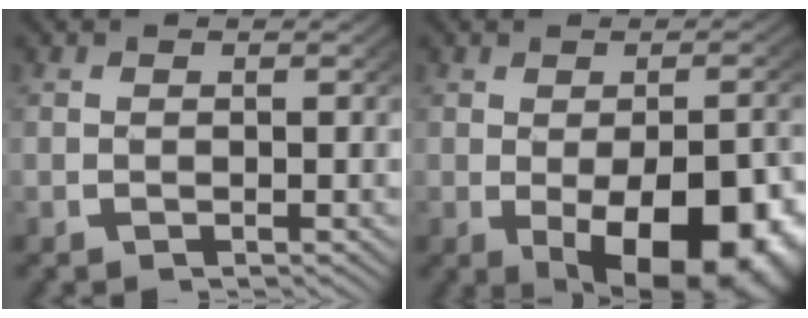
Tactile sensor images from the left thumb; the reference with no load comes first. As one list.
[{"total": 12.0, "force": [-3.3, 6.6, 9.4], "torque": [-0.147, -0.048, -0.018]}]